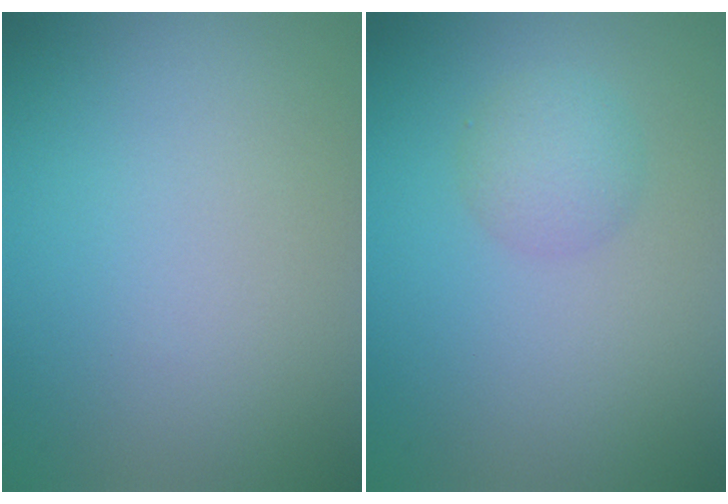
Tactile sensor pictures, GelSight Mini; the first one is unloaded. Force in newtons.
{"total": 2.2, "press": 2.2, "slide": 0.1}